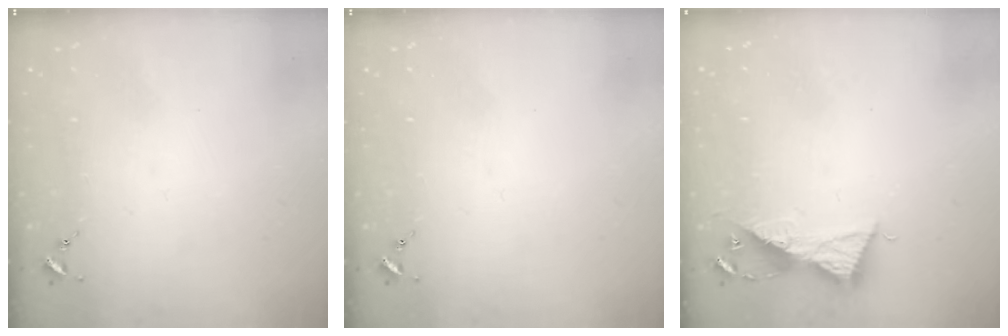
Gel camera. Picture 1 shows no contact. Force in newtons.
{"total": 0.0}
{"total": 8.8, "press": 8.7, "slide": 0.5}